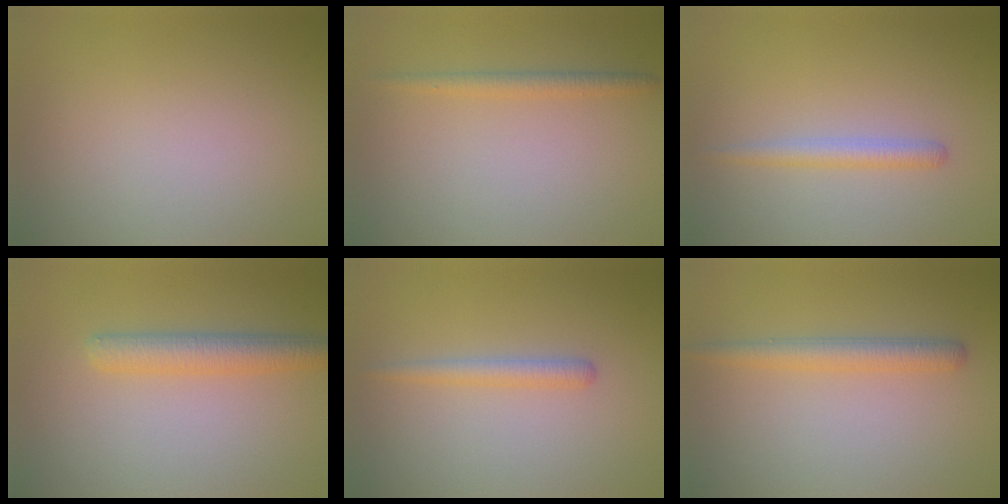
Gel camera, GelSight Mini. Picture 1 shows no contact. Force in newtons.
{"total": 1.6, "press": 1.6, "slide": 0.1}
{"total": 1.9, "press": 1.8, "slide": 0.2}
{"total": 3.5, "press": 3.5, "slide": 0.1}
{"total": 1.7, "press": 1.7, "slide": 0.2}
{"total": 2.6, "press": 2.6, "slide": 0.1}